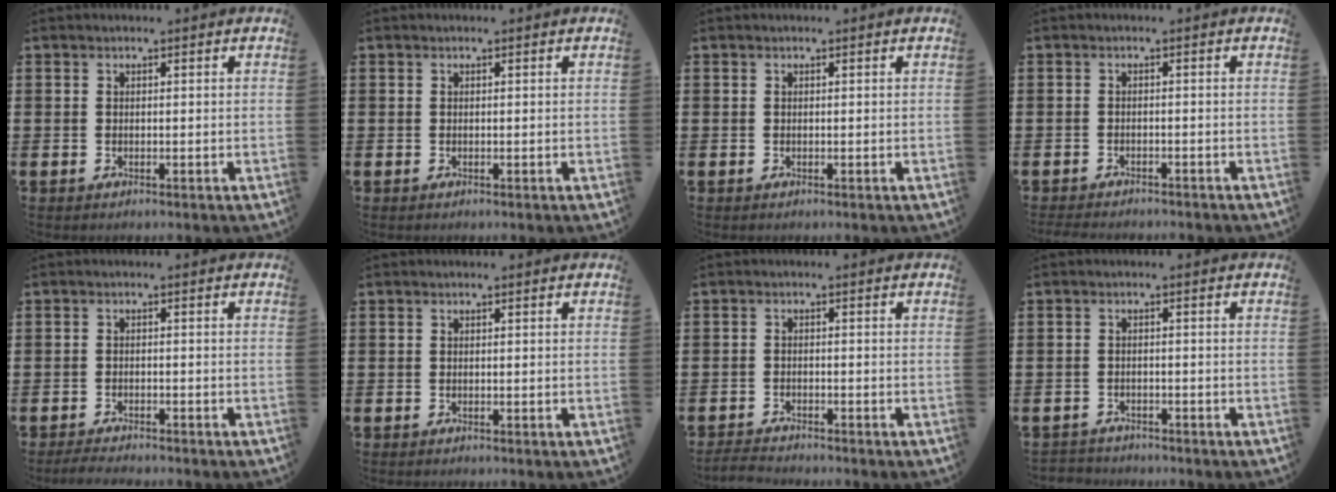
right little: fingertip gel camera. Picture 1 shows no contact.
{"total": 0.0}
{"total": 0.0}
{"total": 1.2, "force": [-1.2, 0.0, 0.0], "torque": [-0.004, 0.002, -0.026]}
{"total": 1.6, "force": [-1.6, 0.1, 0.3], "torque": [-0.008, 0.004, -0.033]}
{"total": 0.0}
{"total": 1.8, "force": [-1.8, 0.0, 0.1], "torque": [-0.005, 0.003, -0.037]}
{"total": 1.4, "force": [-1.3, 0.2, -0.3], "torque": [0.001, 0.003, -0.030]}